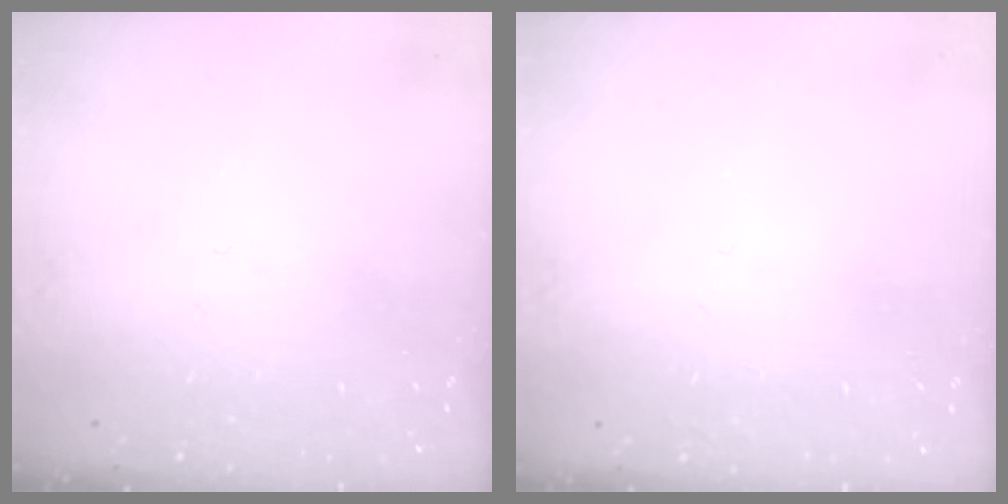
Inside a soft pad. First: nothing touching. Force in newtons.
{"total": 1.5, "press": 1.5, "slide": 0.1}